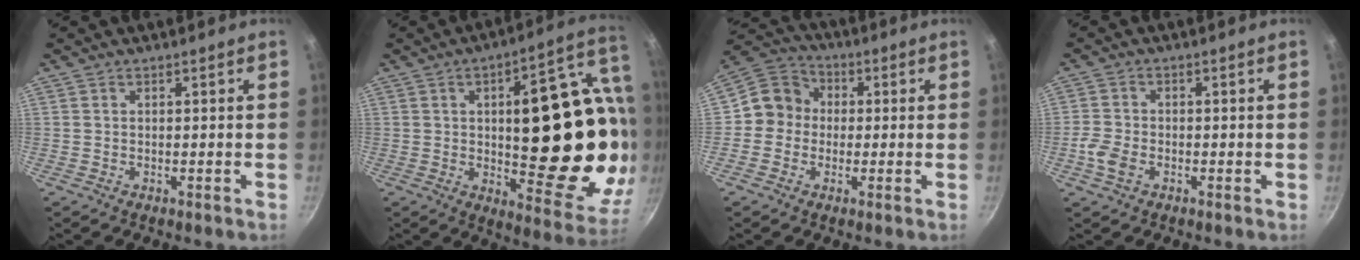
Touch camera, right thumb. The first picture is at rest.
{"total": 30.5, "force": [0.5, 12.9, 27.6], "torque": [-0.328, 0.002, 0.019]}
{"total": 8.1, "force": [-0.3, 7.7, 2.7], "torque": [-0.008, 0.022, -0.029]}
{"total": 4.1, "force": [-1.7, 2.7, 2.7], "torque": [-0.057, 0.008, -0.036]}